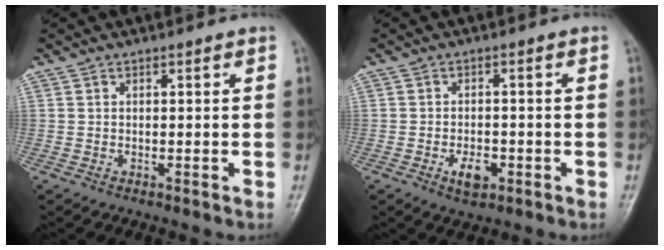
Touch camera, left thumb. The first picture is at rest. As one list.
[{"total": 4.2, "force": [-1.8, 2.4, 3.0], "torque": [-0.042, 0.006, -0.026]}]